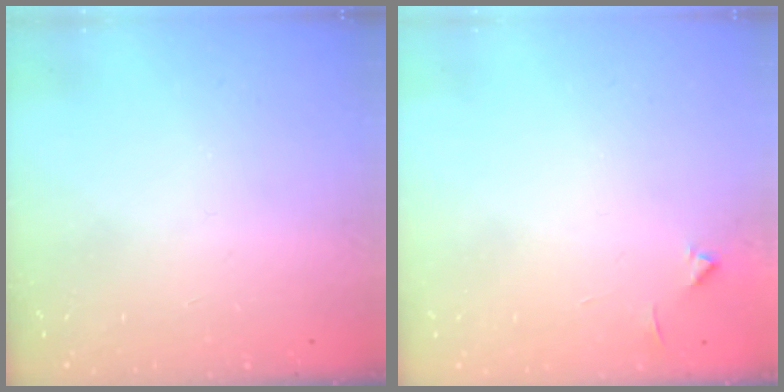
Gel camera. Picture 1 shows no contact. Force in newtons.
{"total": 4.0, "press": 3.9, "slide": 0.5}